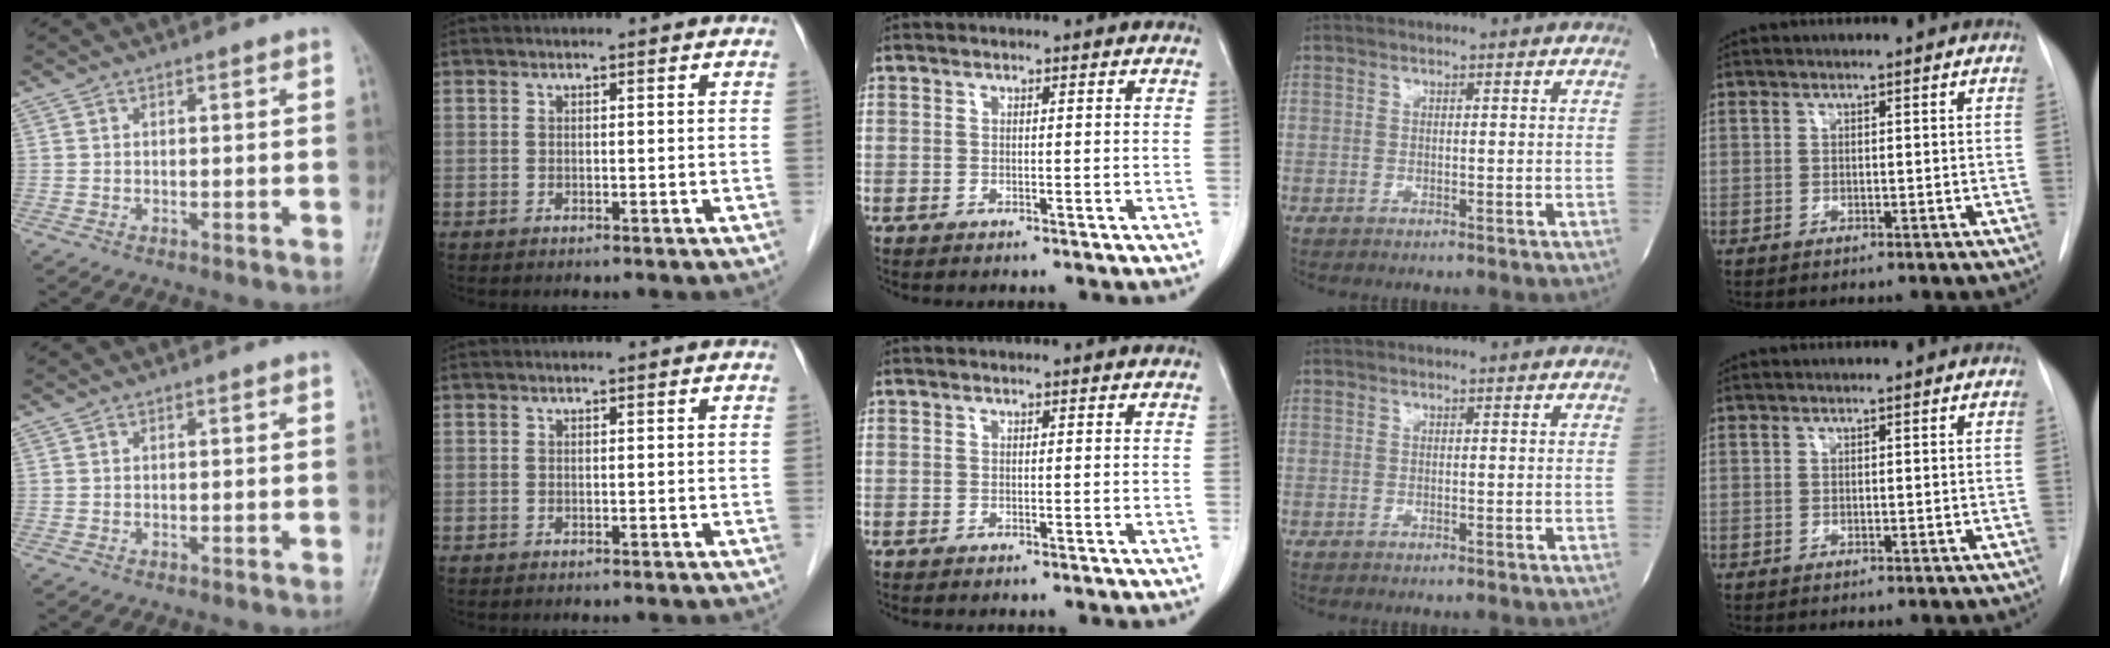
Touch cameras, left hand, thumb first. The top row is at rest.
{}